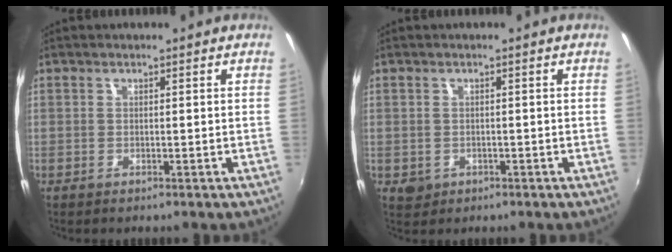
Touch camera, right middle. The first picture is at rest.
{"total": 2.4, "force": [-0.6, 2.2, 0.9], "torque": [-0.017, -0.003, -0.005]}